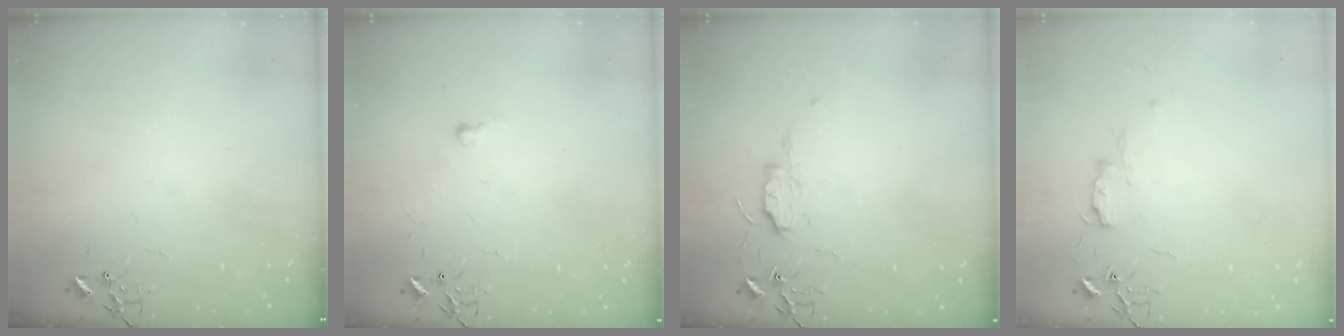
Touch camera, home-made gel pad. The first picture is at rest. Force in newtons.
{"total": 4.0, "press": 4.0, "slide": 0.6}
{"total": 7.3, "press": 7.3, "slide": 0.7}
{"total": 5.8, "press": 5.7, "slide": 0.7}